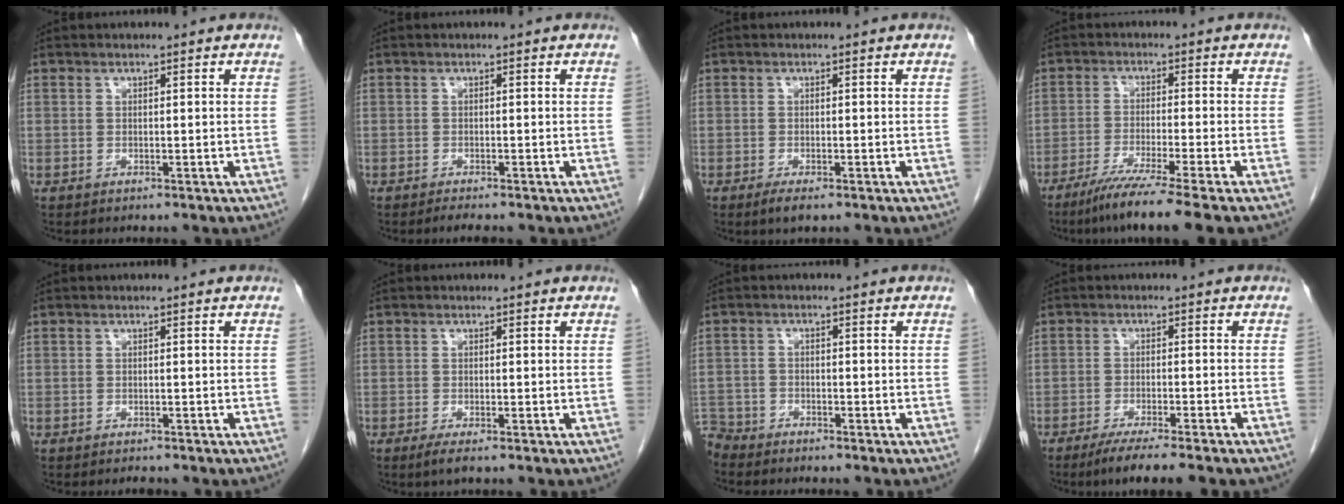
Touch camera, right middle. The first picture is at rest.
{"total": 1.7, "force": [-1.5, -0.1, 0.9], "torque": [-0.013, -0.004, -0.020]}
{"total": 2.2, "force": [-1.4, 0.5, 1.6], "torque": [-0.028, -0.005, -0.022]}
{"total": 9.4, "force": [-7.1, -1.9, 5.9], "torque": [-0.092, -0.031, -0.115]}
{"total": 0.6, "force": [-0.6, 0.0, 0.1], "torque": [-0.008, -0.002, -0.007]}
{"total": 1.6, "force": [-1.0, 0.0, 1.3], "torque": [-0.028, -0.007, -0.020]}
{"total": 4.3, "force": [-4.1, 1.1, -0.3], "torque": [0.008, -0.008, -0.082]}
{"total": 8.2, "force": [-6.4, -0.1, 5.0], "torque": [-0.070, -0.018, -0.095]}